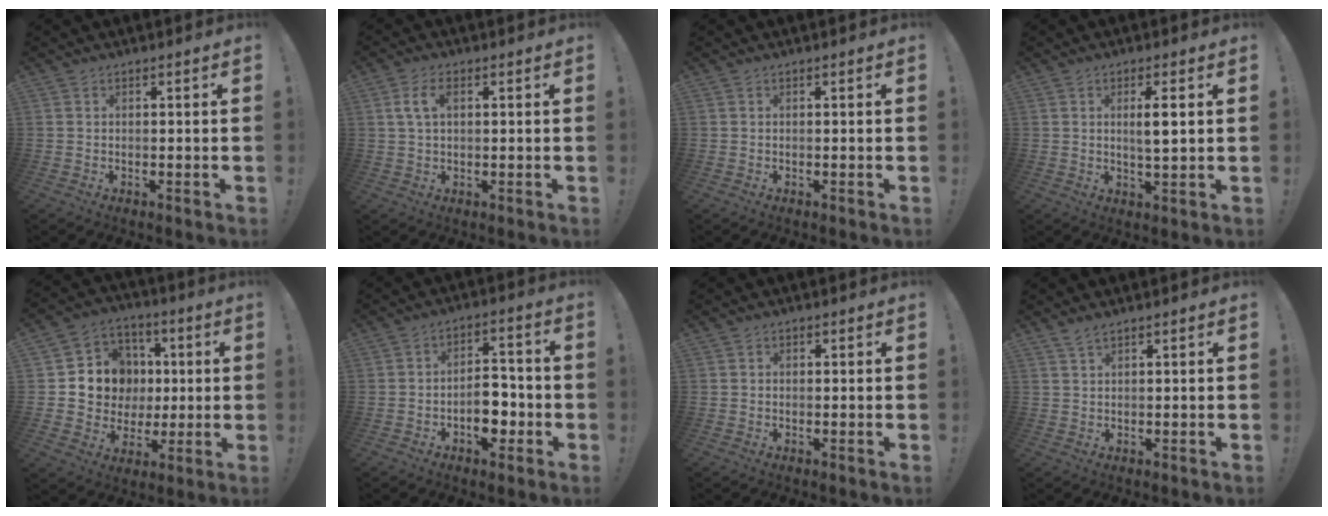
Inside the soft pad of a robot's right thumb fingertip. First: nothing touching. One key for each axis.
{"total": 5.8, "fx": 1.5, "fy": 3.3, "fz": 4.6, "tx": -0.092, "ty": 0.005, "tz": 0.026}
{"total": 0.0}
{"total": 5.0, "fx": 1.4, "fy": 0.6, "fz": 4.7, "tx": -0.069, "ty": -0.012, "tz": 0.016}
{"total": 12.3, "fx": 0.9, "fy": 11.8, "fz": 3.6, "tx": -0.047, "ty": 0.003, "tz": 0.043}
{"total": 9.4, "fx": -3.1, "fy": 5.9, "fz": 6.6, "tx": -0.085, "ty": 0.022, "tz": -0.052}
{"total": 0.7, "fx": 0.1, "fy": 0.7, "fz": 0.3, "tx": 0.004, "ty": -0.002, "tz": 0.001}
{"total": 2.1, "fx": 1.7, "fy": 0.5, "fz": 1.2, "tx": -0.029, "ty": -0.005, "tz": 0.032}